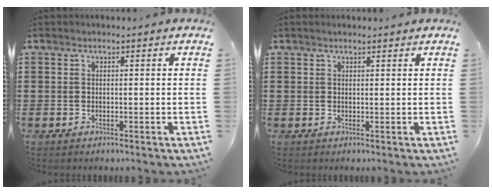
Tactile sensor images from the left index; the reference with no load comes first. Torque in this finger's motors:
{"motor_torque": [0.76, -0.96, 0.01, 0.01]}